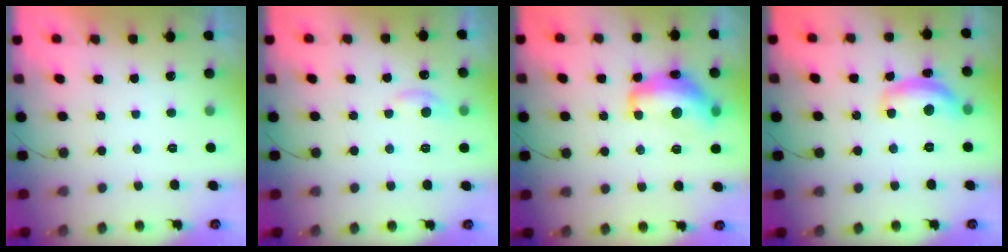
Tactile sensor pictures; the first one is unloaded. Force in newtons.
{"total": 5.7, "press": 5.7, "slide": 0.8}
{"total": 15.0, "press": 14.9, "slide": 1.1}
{"total": 12.6, "press": 12.6, "slide": 0.9}